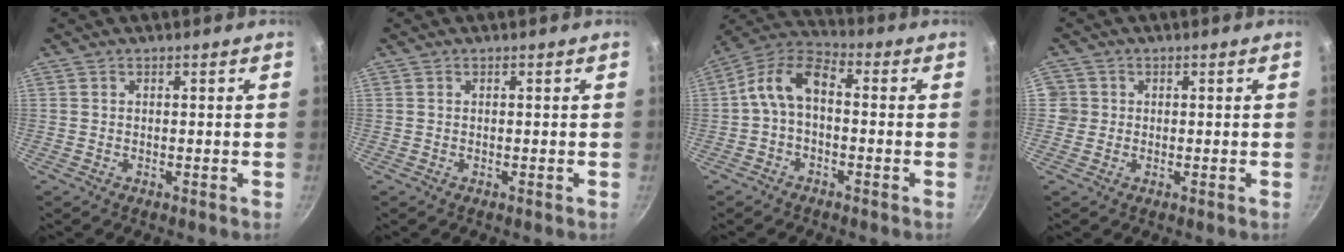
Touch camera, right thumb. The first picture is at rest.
{"total": 0.0}
{"total": 8.8, "force": [-0.9, 5.2, 7.0], "torque": [-0.126, 0.043, -0.031]}
{"total": 2.6, "force": [0.0, 2.6, 0.4], "torque": [0.011, 0.009, -0.005]}